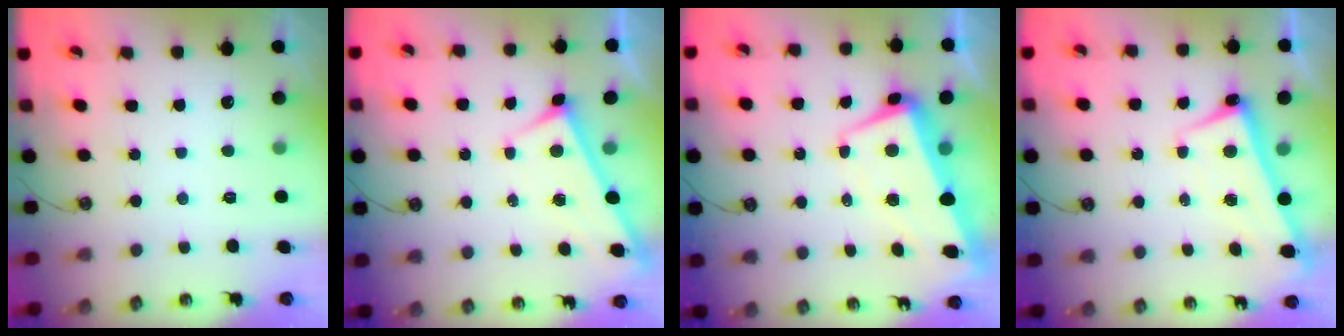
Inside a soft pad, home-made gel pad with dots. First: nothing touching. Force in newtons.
{"total": 3.0, "press": 3.0, "slide": 0.2}
{"total": 2.8, "press": 2.3, "slide": 1.6}
{"total": 2.6, "press": 2.5, "slide": 0.8}